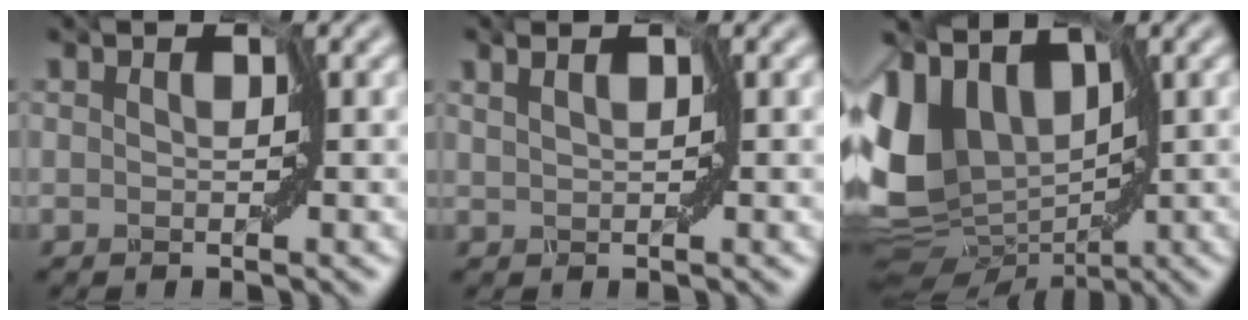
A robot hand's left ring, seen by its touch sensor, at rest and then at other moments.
{"total": 0.6, "force": [0.4, -0.5, -0.1], "torque": [-0.007, 0.004, 0.018]}
{"total": 10.2, "force": [1.8, 7.4, 6.8], "torque": [-0.182, 0.004, 0.042]}